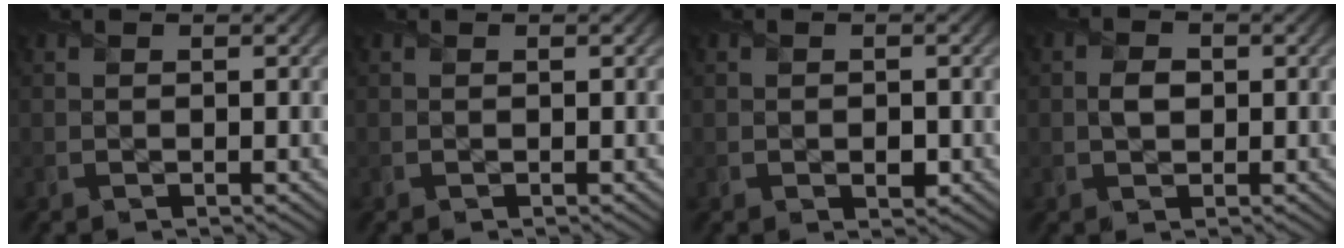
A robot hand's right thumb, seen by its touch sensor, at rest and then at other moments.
{"total": 0.0}
{"total": 1.2, "force": [-0.4, 0.9, 0.8], "torque": [-0.006, -0.007, -0.004]}
{"total": 1.8, "force": [0.0, 1.5, 1.1], "torque": [-0.022, -0.004, -0.001]}